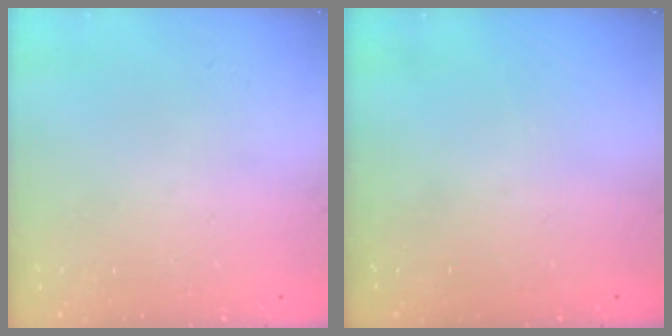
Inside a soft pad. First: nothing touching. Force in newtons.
{"total": 0.0}